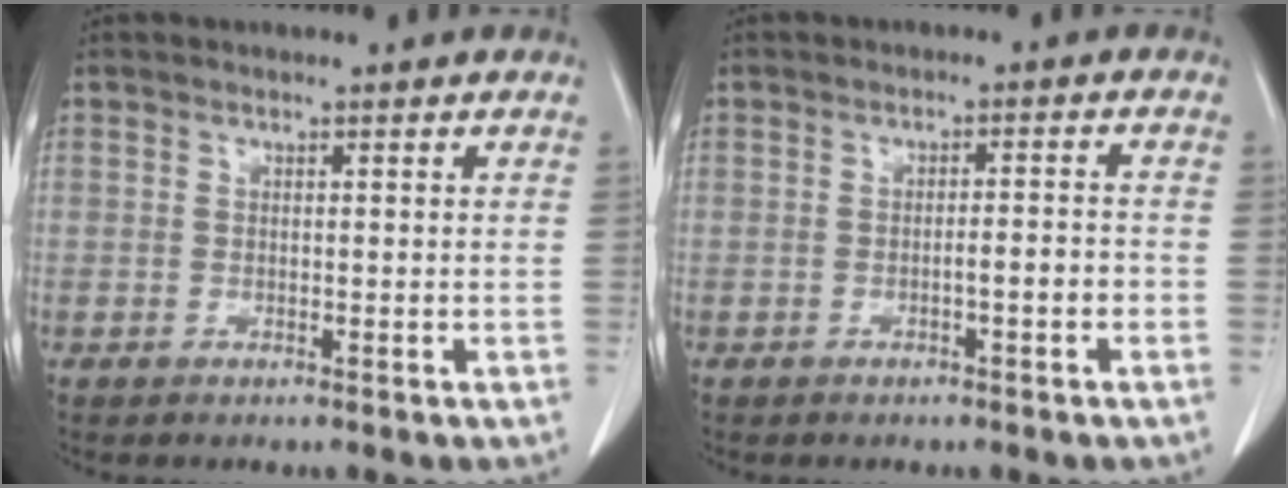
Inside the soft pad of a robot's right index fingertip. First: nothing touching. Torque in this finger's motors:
{"motor_torque": [0.54, -0.26, 0.24, 0.04]}